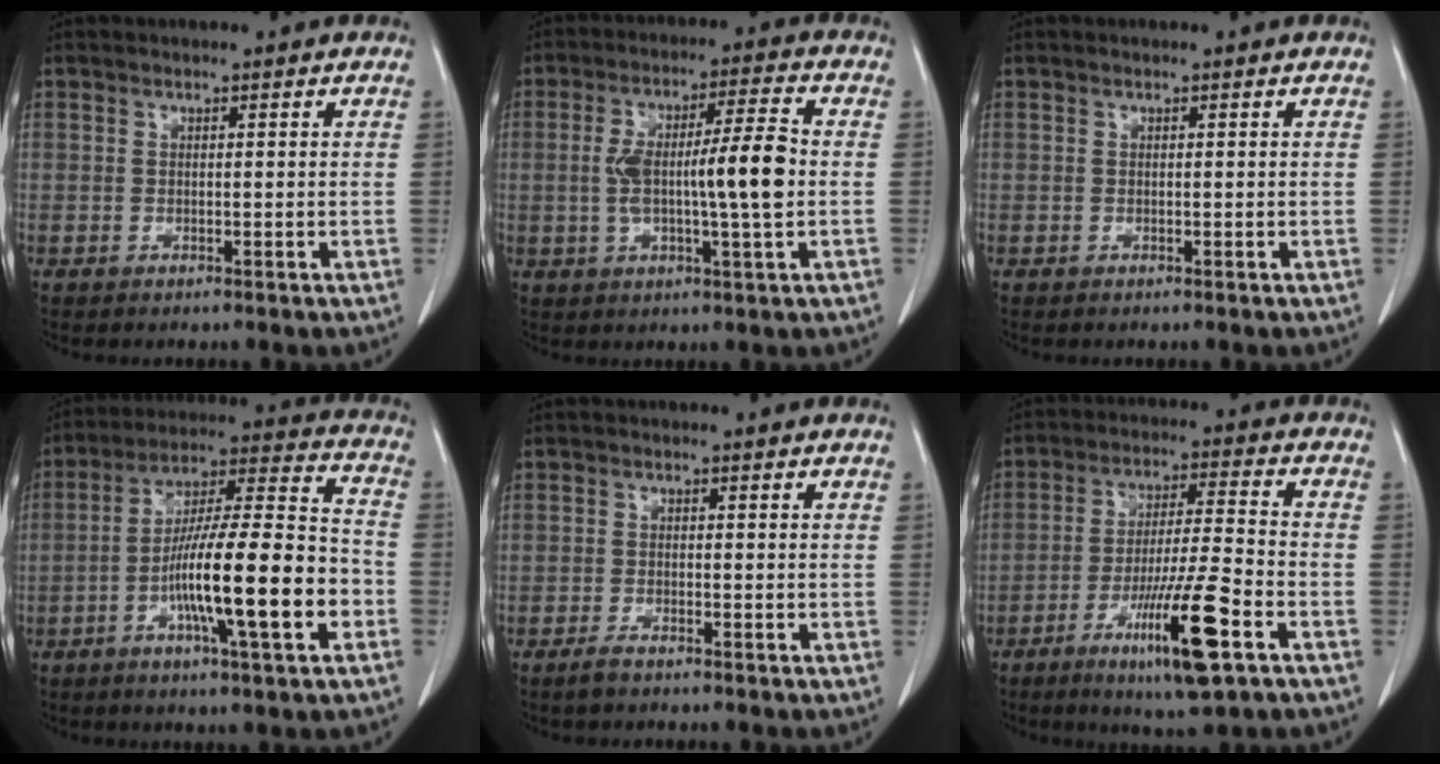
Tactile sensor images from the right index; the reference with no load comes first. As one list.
[{"total": 11.5, "force": [-0.7, 1.1, 11.4], "torque": [-0.201, 0.015, -0.013]}, {"total": 0.0}, {"total": 18.6, "force": [-5.7, 1.5, 17.7], "torque": [-0.297, 0.002, -0.093]}, {"total": 1.5, "force": [-1.2, 0.3, 0.7], "torque": [-0.018, -0.002, -0.026]}, {"total": 13.5, "force": [-6.5, 0.5, 11.9], "torque": [-0.210, -0.021, -0.110]}]